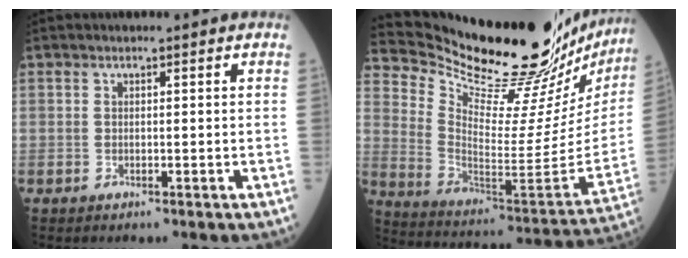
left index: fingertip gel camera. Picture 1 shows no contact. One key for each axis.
{"total": 31.2, "fx": 28.6, "fy": 3.5, "fz": 12.1, "tx": -0.208, "ty": -0.129, "tz": 0.392}